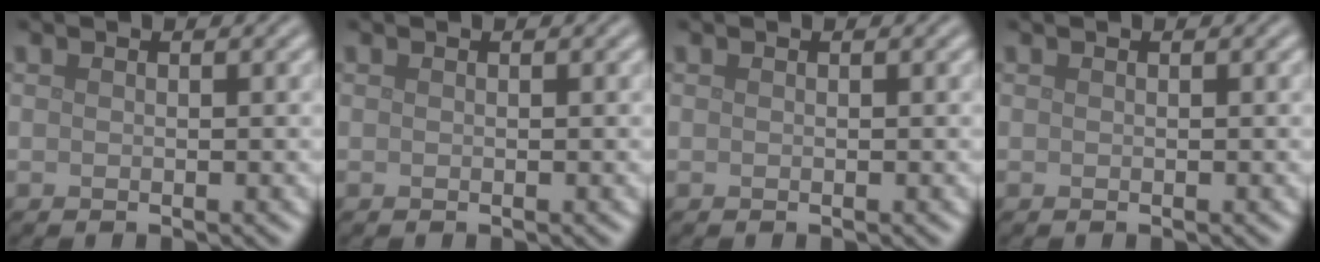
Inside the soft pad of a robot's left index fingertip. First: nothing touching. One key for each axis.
{"total": 0.0}
{"total": 0.0}
{"total": 0.0}